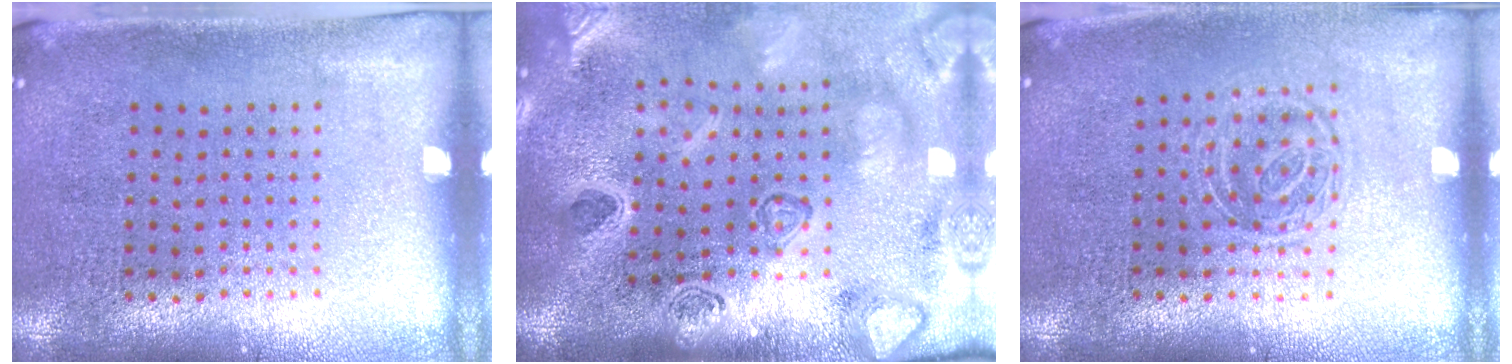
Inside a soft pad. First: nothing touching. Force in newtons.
{"total": 4.4, "press": 3.2, "slide": 2.9}
{"total": 1.3, "press": 1.1, "slide": 0.7}